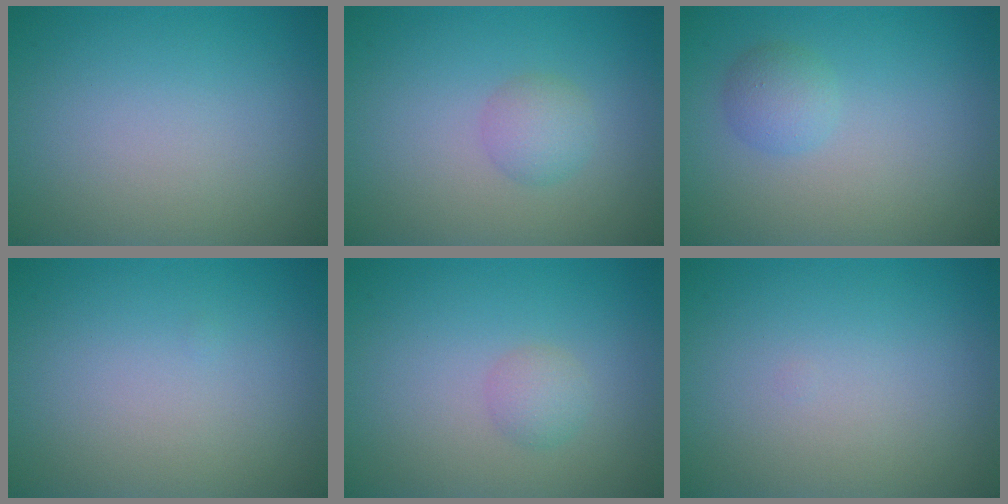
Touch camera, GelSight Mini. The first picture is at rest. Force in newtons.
{"total": 1.9, "press": 1.9, "slide": 0.0}
{"total": 1.7, "press": 1.7, "slide": 0.2}
{"total": 0.0}
{"total": 1.4, "press": 1.4, "slide": 0.1}
{"total": 0.0}